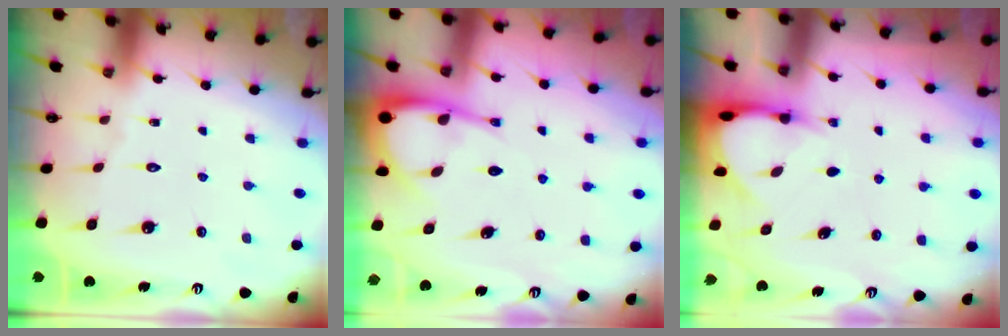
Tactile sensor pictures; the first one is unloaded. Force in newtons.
{"total": 7.4, "press": 7.4, "slide": 0.8}
{"total": 3.7, "press": 3.7, "slide": 0.2}